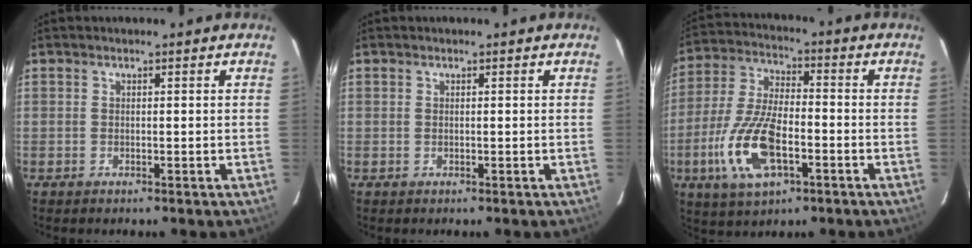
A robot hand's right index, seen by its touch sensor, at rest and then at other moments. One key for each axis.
{"total": 0.0}
{"total": 15.0, "fx": -5.4, "fy": 6.3, "fz": 12.5, "tx": -0.275, "ty": -0.008, "tz": -0.099}